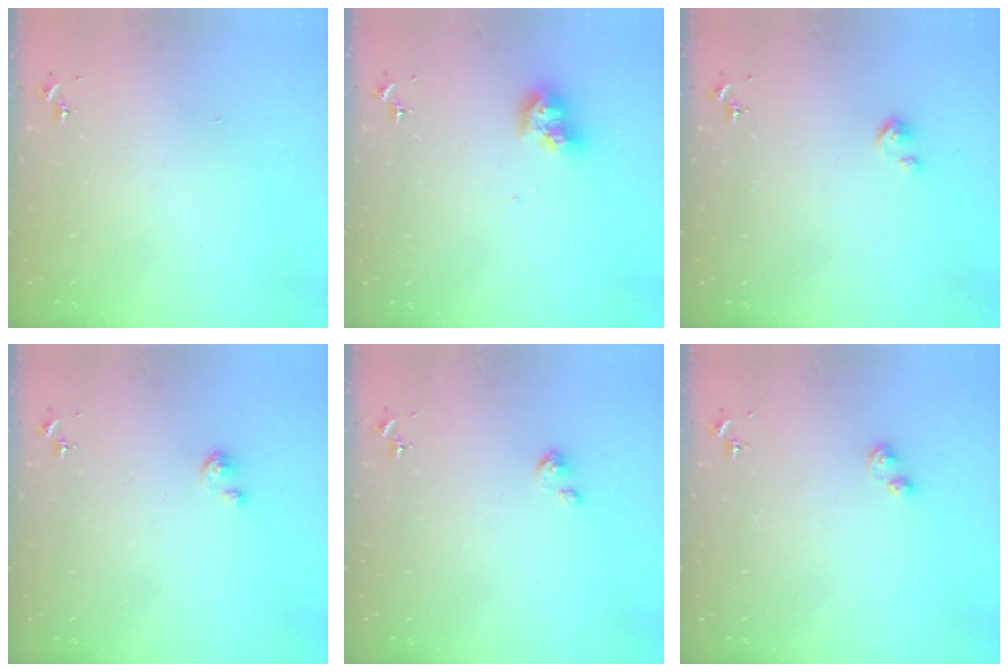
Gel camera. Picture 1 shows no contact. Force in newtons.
{"total": 10.3, "press": 10.3, "slide": 1.2}
{"total": 2.7, "press": 2.7, "slide": 0.3}
{"total": 3.3, "press": 3.3, "slide": 0.3}
{"total": 4.3, "press": 4.2, "slide": 0.3}
{"total": 2.9, "press": 2.8, "slide": 0.7}